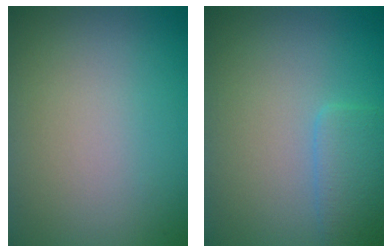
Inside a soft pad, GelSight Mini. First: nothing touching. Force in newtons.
{"total": 2.4, "press": 2.4, "slide": 0.1}